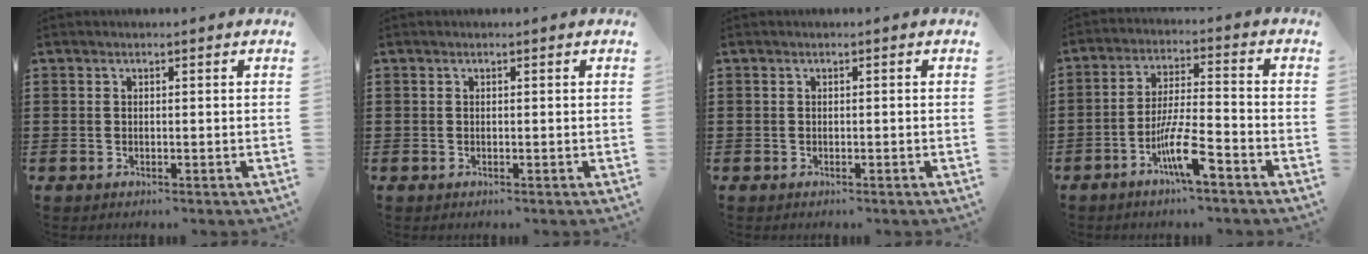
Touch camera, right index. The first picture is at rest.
{"total": 0.0}
{"total": 0.0}
{"total": 8.5, "force": [-4.7, 1.4, 6.9], "torque": [-0.136, -0.004, -0.085]}